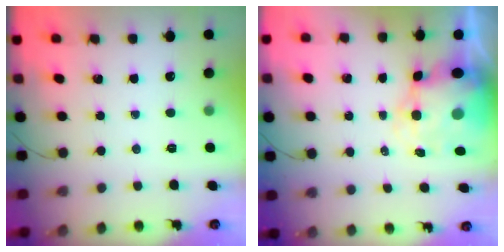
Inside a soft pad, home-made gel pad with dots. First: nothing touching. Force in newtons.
{"total": 8.3, "press": 7.9, "slide": 2.4}